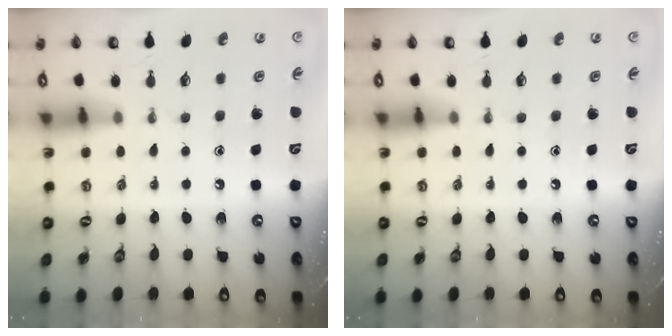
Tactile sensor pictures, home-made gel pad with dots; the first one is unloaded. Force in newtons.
{"total": 0.0}